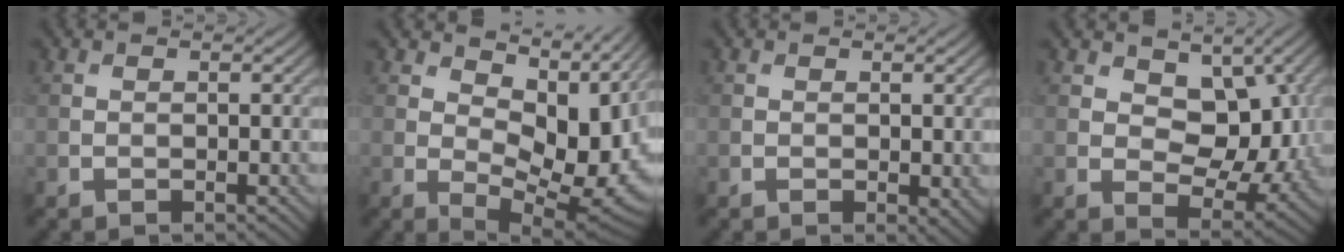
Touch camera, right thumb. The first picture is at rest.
{"total": 11.4, "force": [4.0, 6.1, 8.8], "torque": [-0.137, -0.008, 0.068]}
{"total": 1.5, "force": [-0.2, 0.8, 1.2], "torque": [-0.015, -0.009, 0.001]}
{"total": 8.8, "force": [2.6, 5.7, 6.2], "torque": [-0.099, -0.015, 0.037]}